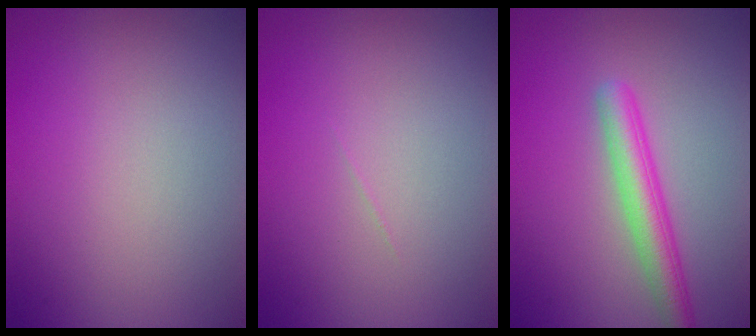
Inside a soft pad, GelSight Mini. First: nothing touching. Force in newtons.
{"total": 0.0}
{"total": 3.8, "press": 3.8, "slide": 0.1}